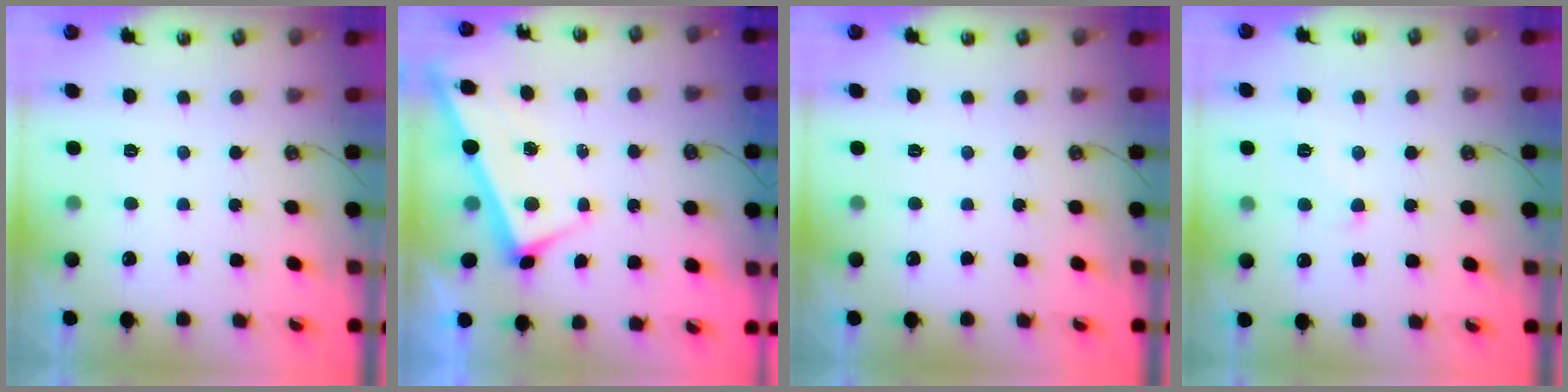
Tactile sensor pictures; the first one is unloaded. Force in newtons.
{"total": 3.0, "press": 3.0, "slide": 0.0}
{"total": 0.0}
{"total": 1.7, "press": 1.7, "slide": 0.2}